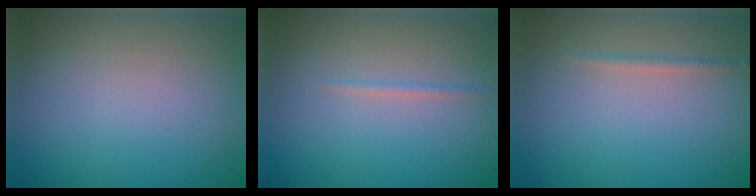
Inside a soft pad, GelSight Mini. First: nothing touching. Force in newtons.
{"total": 0.7, "press": 0.7, "slide": 0.1}
{"total": 0.8, "press": 0.8, "slide": 0.0}